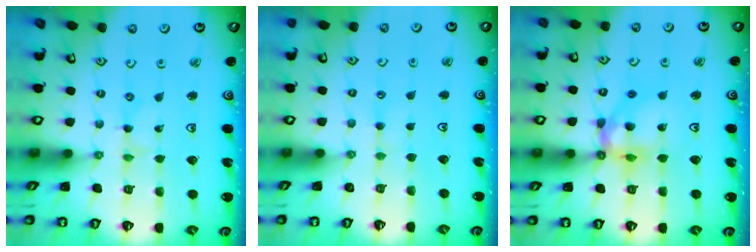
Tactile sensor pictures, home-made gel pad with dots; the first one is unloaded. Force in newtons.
{"total": 2.0, "press": 2.0, "slide": 0.4}
{"total": 11.7, "press": 11.6, "slide": 1.1}